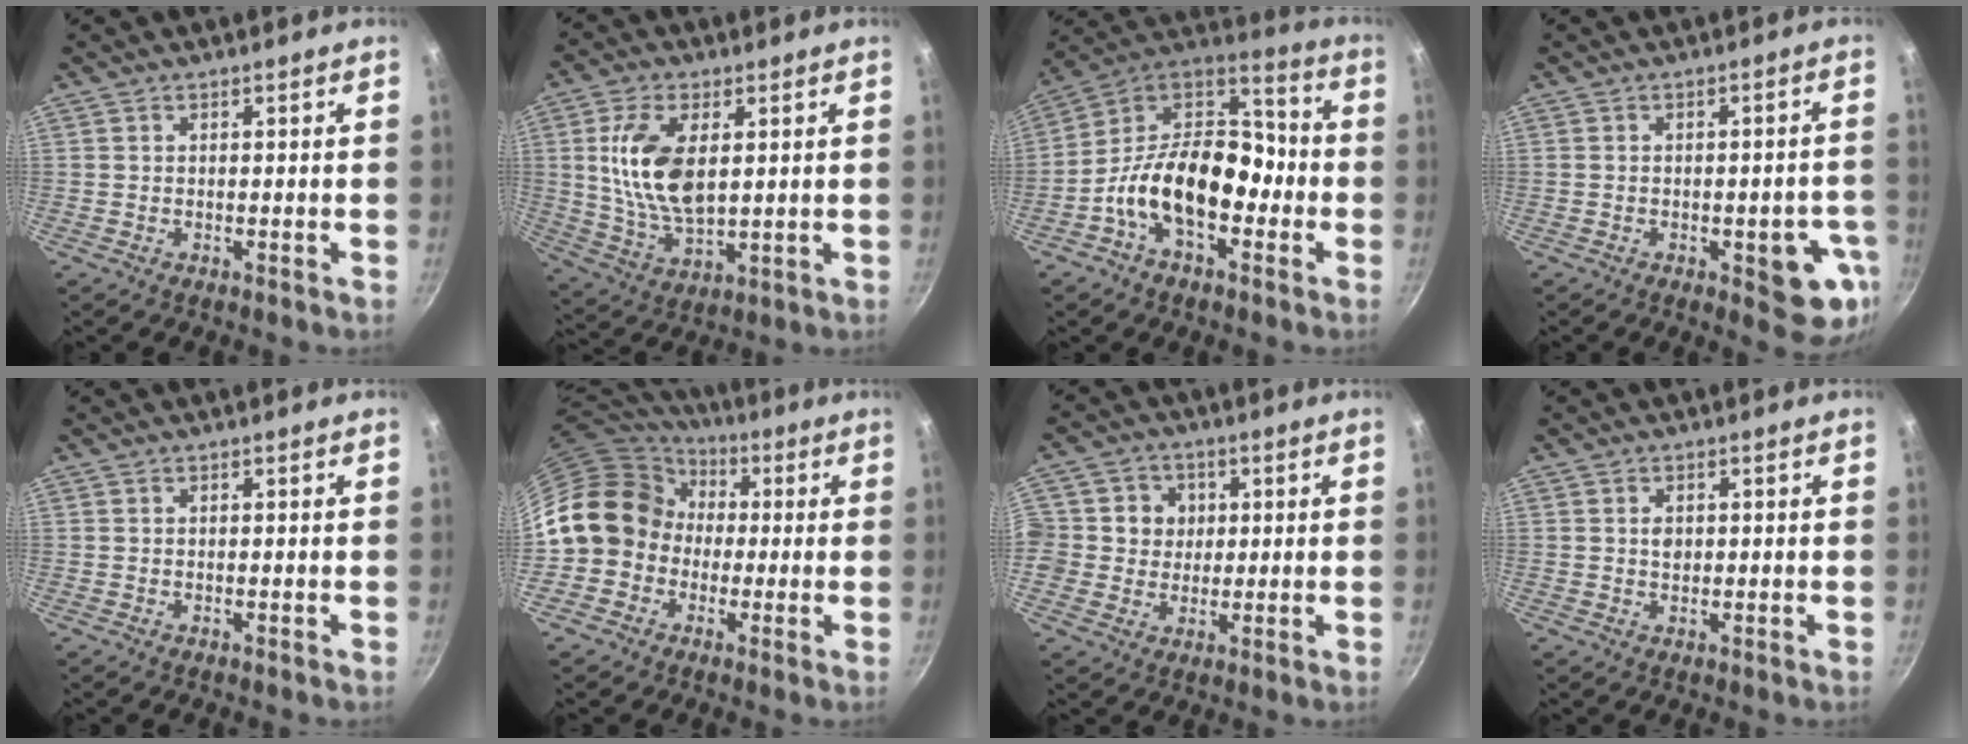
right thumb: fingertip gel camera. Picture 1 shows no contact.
{"total": 13.6, "force": [2.7, 7.1, 11.3], "torque": [-0.209, -0.013, 0.059]}
{"total": 19.1, "force": [-5.3, 11.8, 14.1], "torque": [-0.198, 0.068, -0.112]}
{"total": 9.9, "force": [-3.3, 4.2, 8.3], "torque": [-0.055, 0.008, -0.040]}
{"total": 0.0}
{"total": 15.1, "force": [-0.5, 13.3, 7.3], "torque": [-0.089, 0.046, -0.024]}
{"total": 8.6, "force": [0.9, 8.3, 2.1], "torque": [-0.004, 0.007, 0.002]}
{"total": 2.0, "force": [0.3, 1.5, 1.2], "torque": [-0.013, 0.000, 0.005]}